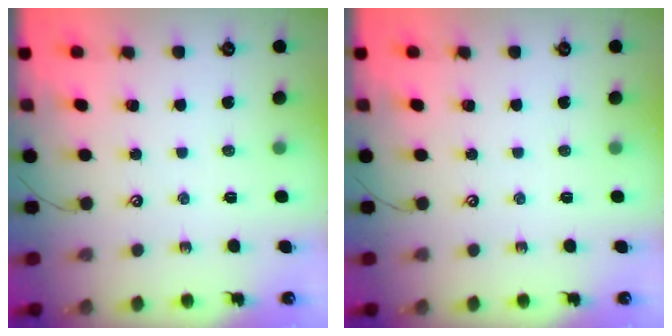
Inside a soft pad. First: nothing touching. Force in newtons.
{"total": 0.0}